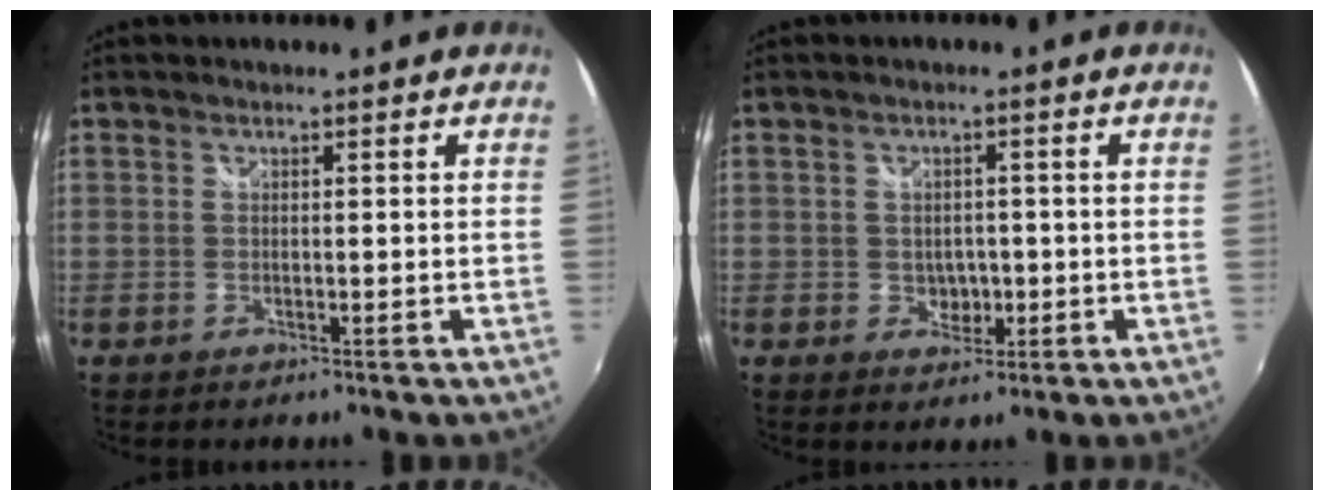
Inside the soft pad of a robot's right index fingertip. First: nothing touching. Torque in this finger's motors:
{"motor_torque": [-0.05, 0.01, 0.00, 0.00]}